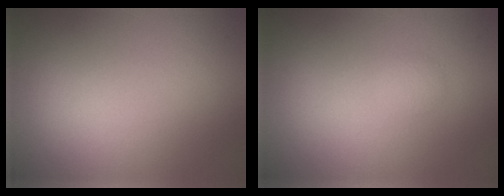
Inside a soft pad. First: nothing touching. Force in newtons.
{"total": 0.9, "press": 0.9, "slide": 0.0}